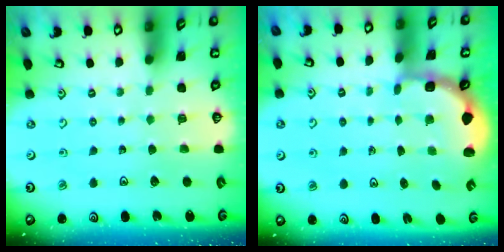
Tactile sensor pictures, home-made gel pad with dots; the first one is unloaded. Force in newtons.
{"total": 2.4, "press": 1.7, "slide": 1.7}